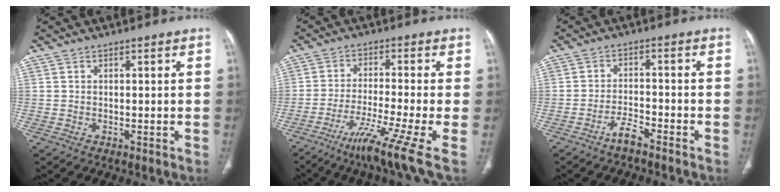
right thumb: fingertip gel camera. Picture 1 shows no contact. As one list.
[{"total": 12.5, "force": [-6.1, 0.2, 10.9], "torque": [-0.210, 0.000, -0.104]}, {"total": 3.7, "force": [-3.0, 0.7, 2.1], "torque": [-0.043, 0.022, -0.057]}]